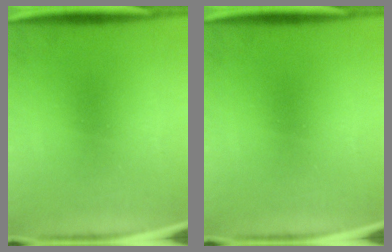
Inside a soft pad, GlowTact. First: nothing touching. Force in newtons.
{"total": 0.0}